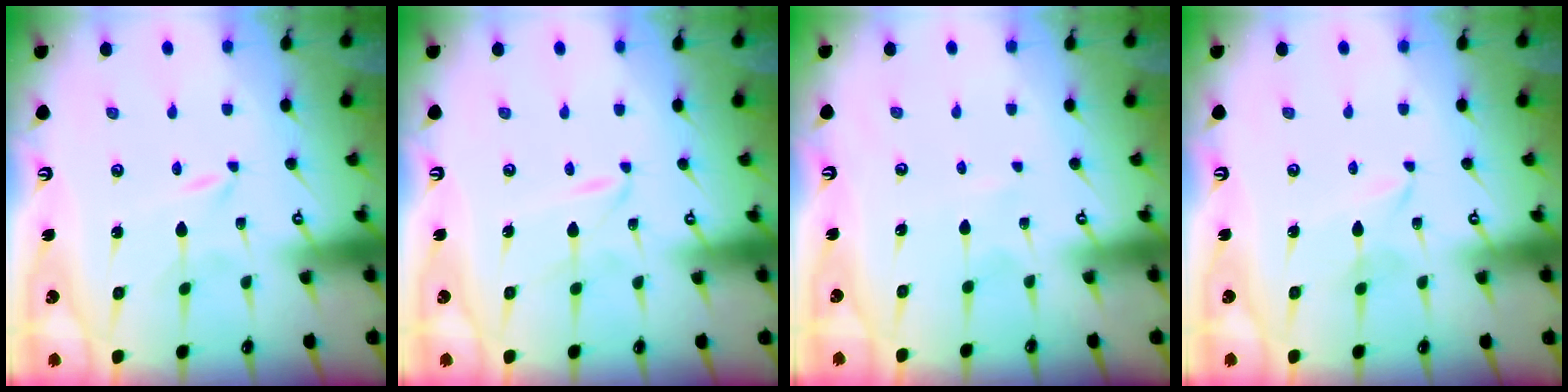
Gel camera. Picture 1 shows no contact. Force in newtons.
{"total": 2.2, "press": 2.2, "slide": 0.1}
{"total": 1.7, "press": 1.6, "slide": 0.2}
{"total": 2.3, "press": 2.3, "slide": 0.3}